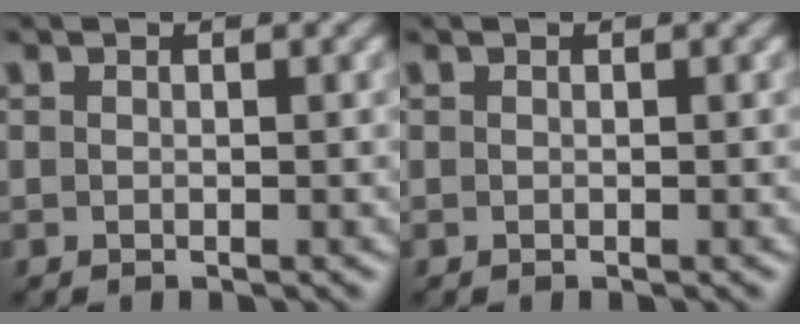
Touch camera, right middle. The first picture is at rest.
{"total": 0.0}